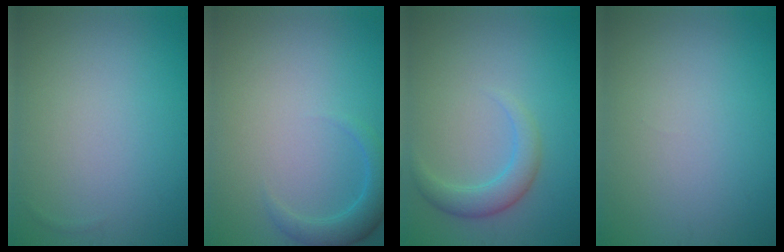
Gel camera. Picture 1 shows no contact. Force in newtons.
{"total": 2.4, "press": 2.4, "slide": 0.1}
{"total": 2.8, "press": 2.8, "slide": 0.2}
{"total": 0.0}